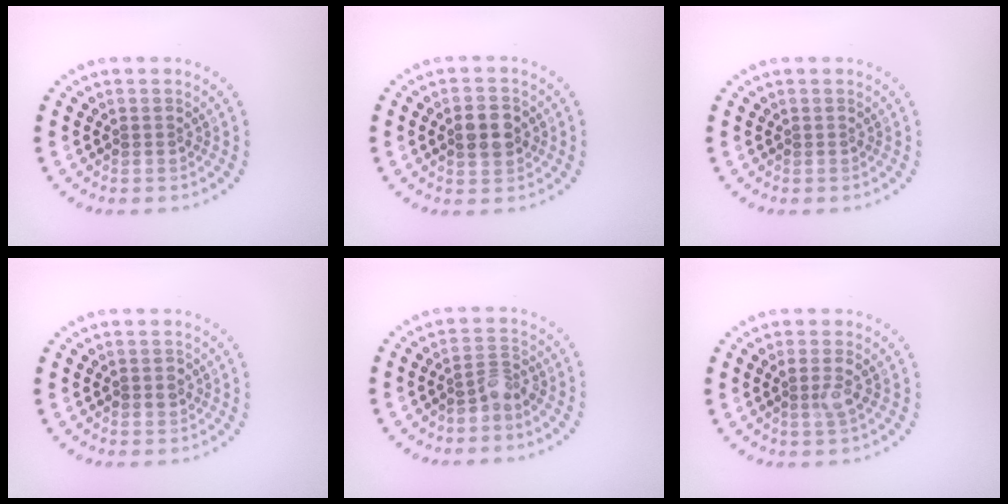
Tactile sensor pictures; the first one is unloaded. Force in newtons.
{"total": 3.3, "press": 3.3, "slide": 0.3}
{"total": 0.0}
{"total": 1.0, "press": 1.0, "slide": 0.1}
{"total": 2.1, "press": 1.6, "slide": 1.3}
{"total": 1.6, "press": 1.4, "slide": 0.9}